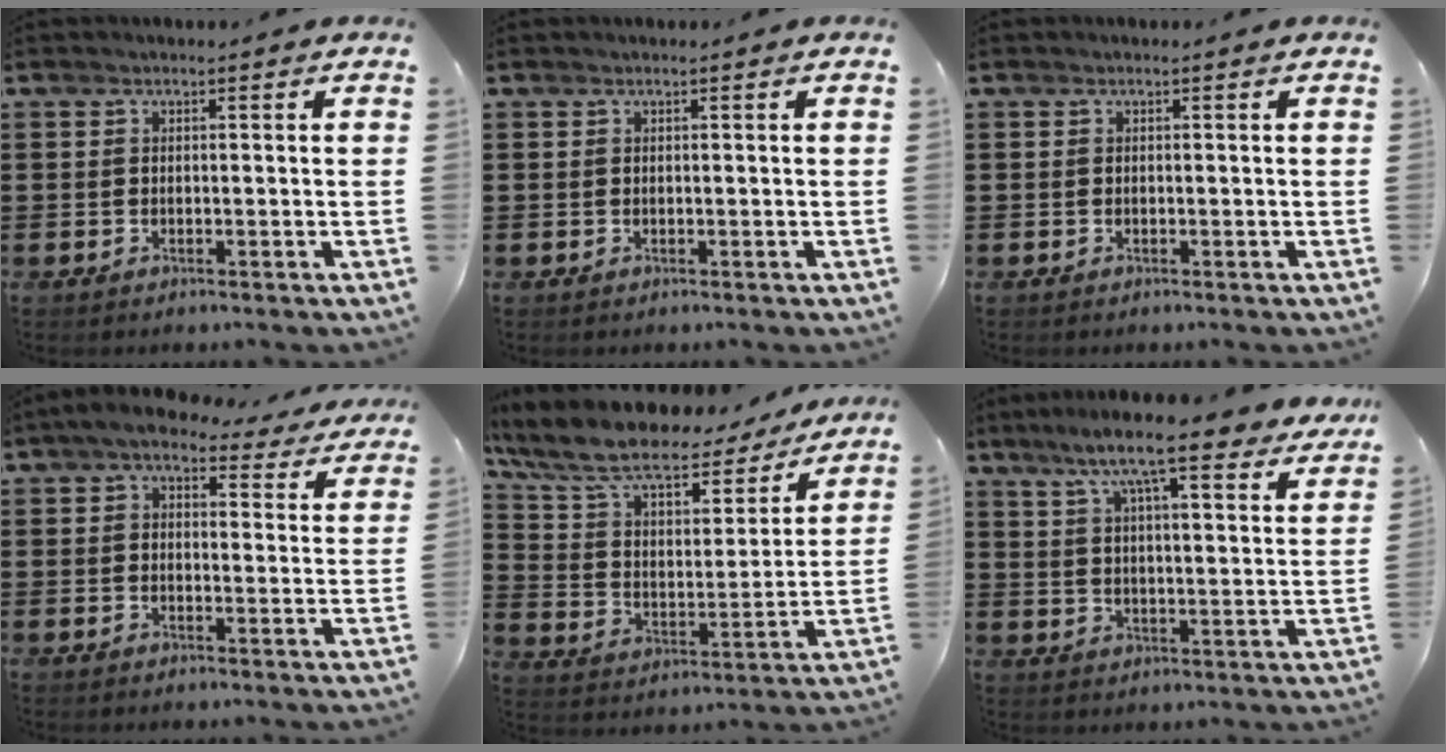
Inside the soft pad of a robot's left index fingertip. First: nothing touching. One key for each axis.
{"total": 0.0}
{"total": 0.0}
{"total": 5.6, "fx": 4.7, "fy": 1.6, "fz": 2.5, "tx": -0.059, "ty": -0.015, "tz": 0.083}
{"total": 9.4, "fx": 7.9, "fy": 2.7, "fz": 4.4, "tx": -0.120, "ty": -0.050, "tz": 0.135}
{"total": 10.3, "fx": 8.5, "fy": 0.7, "fz": 5.9, "tx": -0.126, "ty": -0.039, "tz": 0.140}